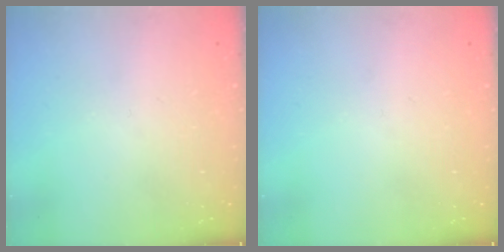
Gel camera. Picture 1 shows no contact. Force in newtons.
{"total": 0.0}